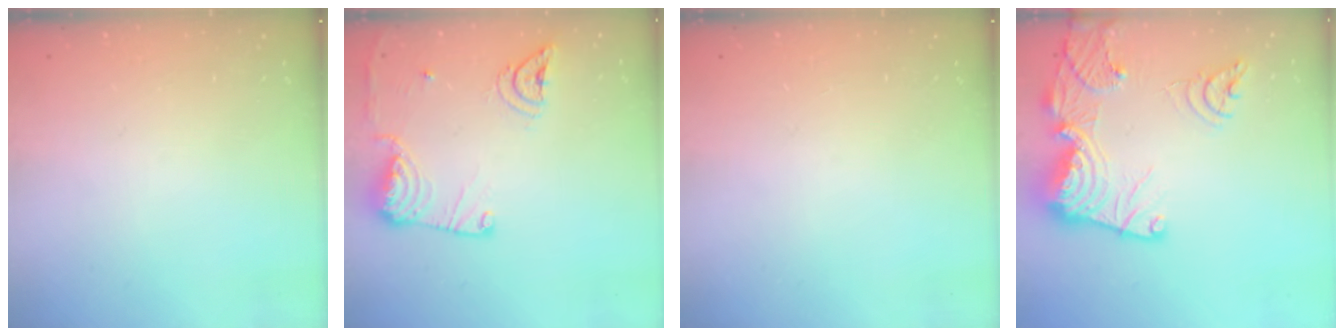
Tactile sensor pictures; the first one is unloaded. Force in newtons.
{"total": 13.5, "press": 13.4, "slide": 1.7}
{"total": 0.0}
{"total": 21.8, "press": 21.7, "slide": 2.3}